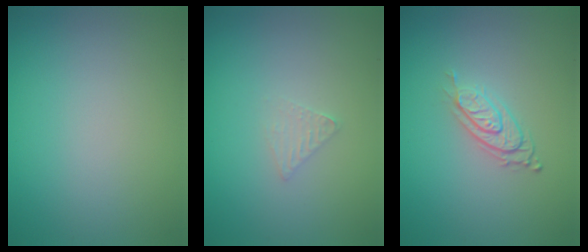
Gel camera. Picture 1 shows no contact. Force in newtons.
{"total": 1.0, "press": 1.0, "slide": 0.1}
{"total": 2.9, "press": 1.9, "slide": 2.2}